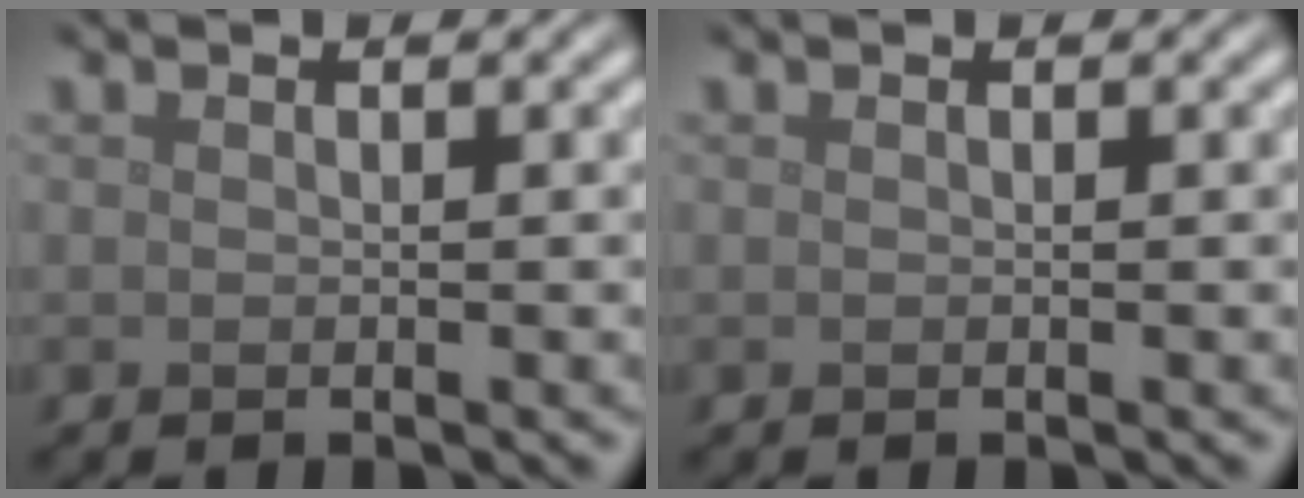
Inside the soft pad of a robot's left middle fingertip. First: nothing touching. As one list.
[{"total": 0.0}]